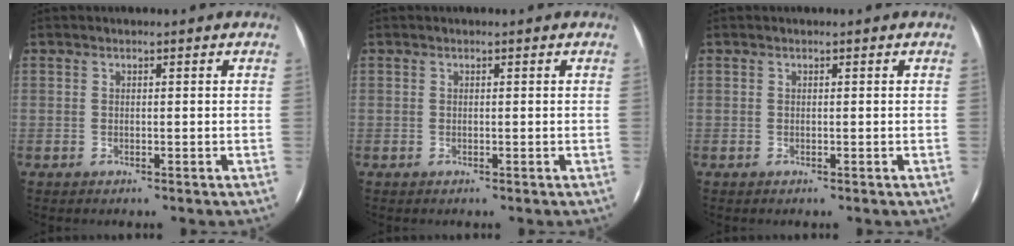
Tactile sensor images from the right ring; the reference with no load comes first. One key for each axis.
{"total": 0.0}
{"total": 0.0}